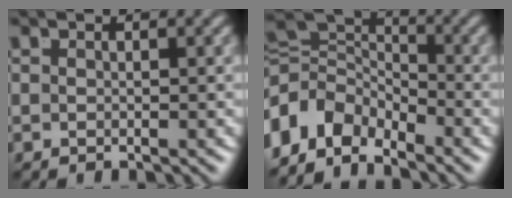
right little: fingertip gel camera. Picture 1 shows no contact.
{"total": 11.1, "force": [-1.1, 9.2, 6.1], "torque": [-0.137, -0.035, -0.023]}